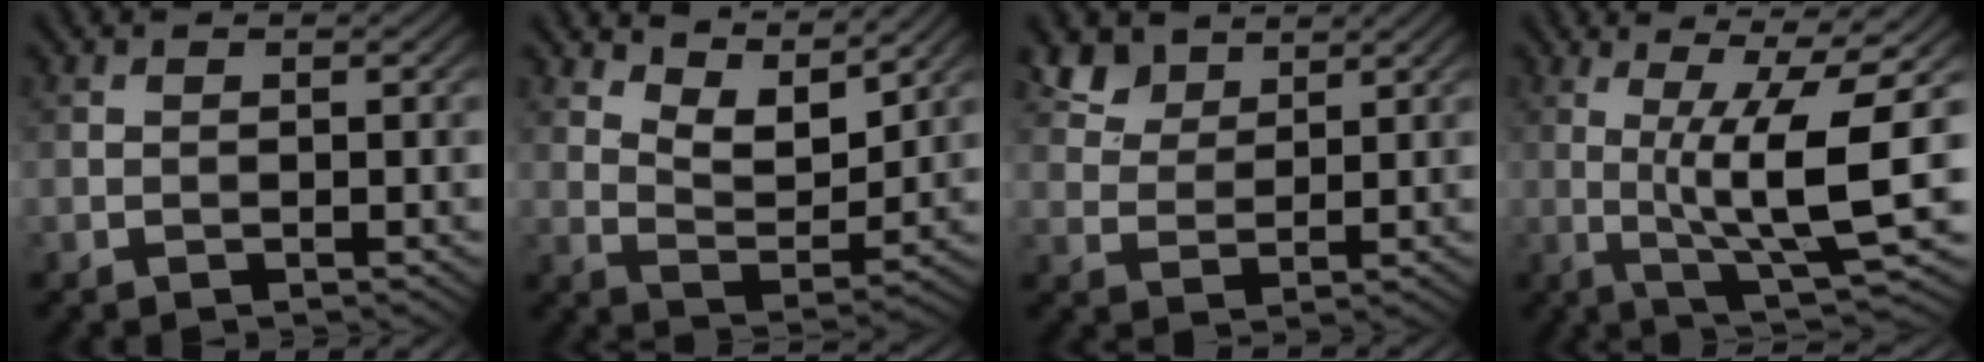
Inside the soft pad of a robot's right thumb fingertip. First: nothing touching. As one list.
[{"total": 7.6, "force": [5.9, 2.5, 4.2], "torque": [-0.084, -0.011, 0.102]}, {"total": 5.2, "force": [3.8, 2.7, 2.2], "torque": [-0.055, 0.006, 0.079]}, {"total": 11.1, "force": [0.7, 1.6, 10.9], "torque": [-0.187, 0.012, 0.019]}]